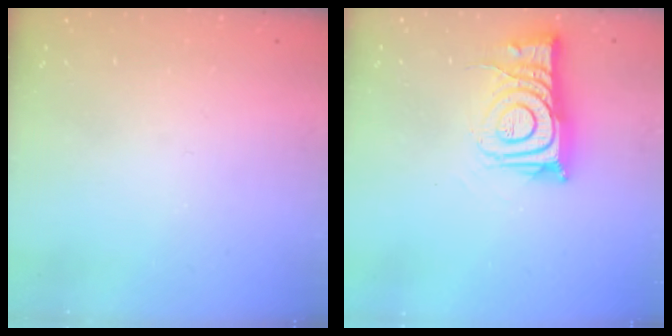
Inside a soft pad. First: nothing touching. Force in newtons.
{"total": 11.4, "press": 11.3, "slide": 0.9}